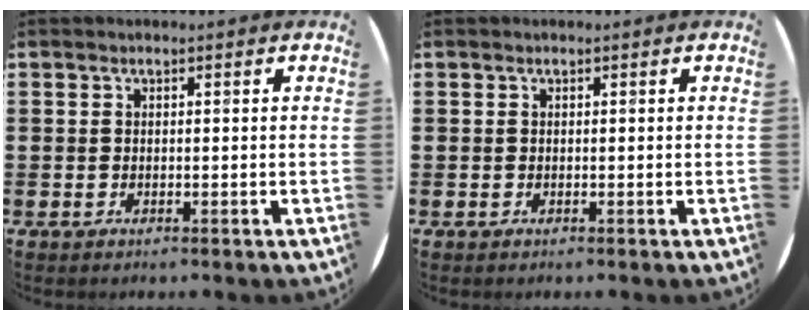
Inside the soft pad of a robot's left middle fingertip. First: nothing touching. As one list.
[{"total": 0.0}]